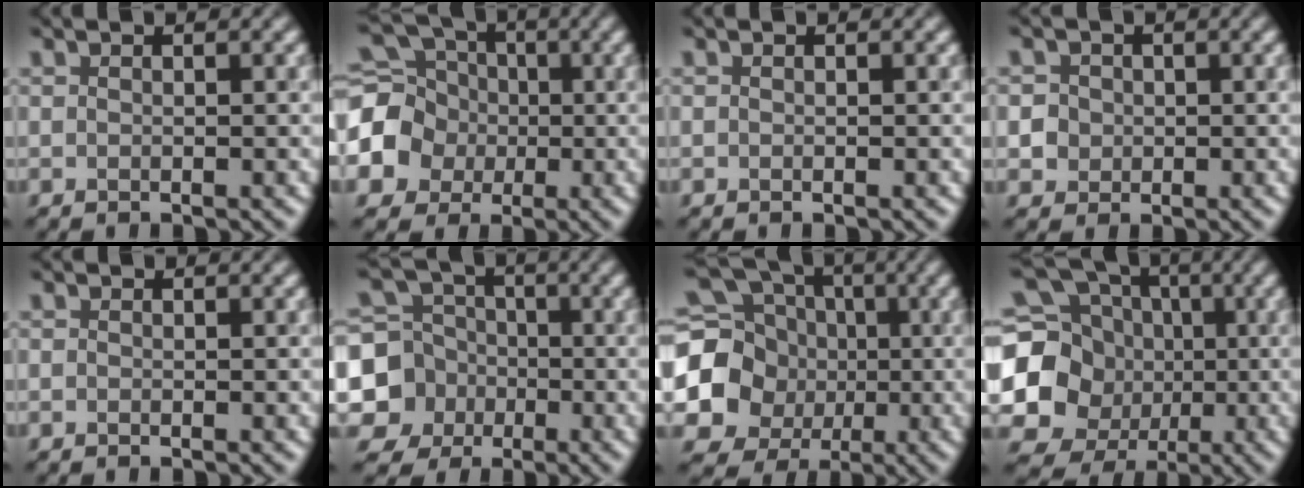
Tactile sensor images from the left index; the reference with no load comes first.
{"total": 7.4, "force": [-1.3, 6.9, 2.4], "torque": [-0.060, -0.005, -0.048]}
{"total": 0.0}
{"total": 2.6, "force": [-0.3, 2.6, 0.2], "torque": [0.016, 0.016, -0.014]}
{"total": 0.5, "force": [-0.4, 0.0, -0.3], "torque": [0.008, 0.000, -0.005]}
{"total": 8.5, "force": [-2.5, 8.0, 1.4], "torque": [-0.038, -0.006, -0.073]}
{"total": 11.7, "force": [-1.2, 11.0, 3.7], "torque": [-0.110, -0.015, -0.039]}
{"total": 13.6, "force": [-0.7, 12.8, 4.7], "torque": [-0.137, -0.002, -0.027]}